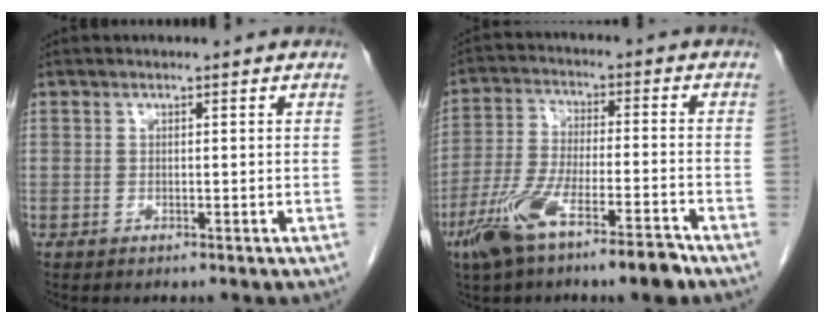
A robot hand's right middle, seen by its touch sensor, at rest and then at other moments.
{"total": 12.0, "force": [-7.7, 1.9, 9.0], "torque": [-0.176, -0.013, -0.134]}